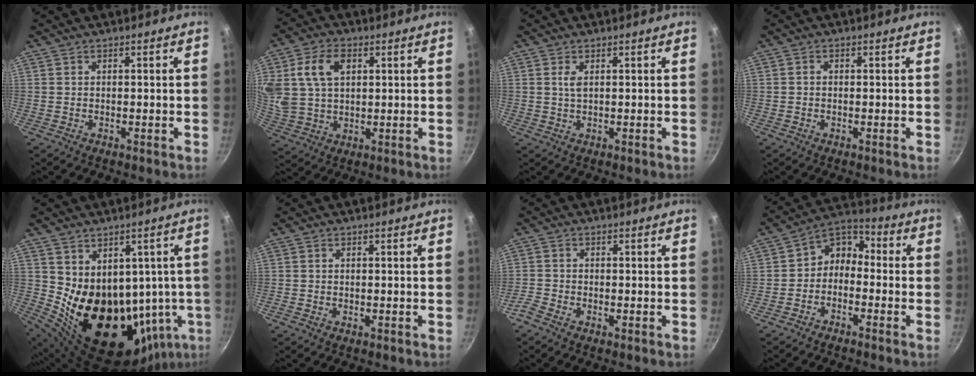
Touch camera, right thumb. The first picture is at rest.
{"total": 11.9, "force": [3.4, 8.0, 8.1], "torque": [-0.148, -0.002, 0.067]}
{"total": 1.7, "force": [0.5, 0.7, 1.4], "torque": [-0.029, -0.002, 0.011]}
{"total": 0.8, "force": [-0.1, 0.6, 0.4], "torque": [-0.007, 0.004, -0.002]}
{"total": 21.0, "force": [0.8, 15.1, 14.6], "torque": [-0.176, -0.029, 0.050]}
{"total": 0.0}
{"total": 2.3, "force": [-1.7, 0.9, 1.2], "torque": [-0.039, 0.010, -0.043]}
{"total": 6.7, "force": [-2.2, 5.1, 3.8], "torque": [-0.043, 0.051, -0.059]}